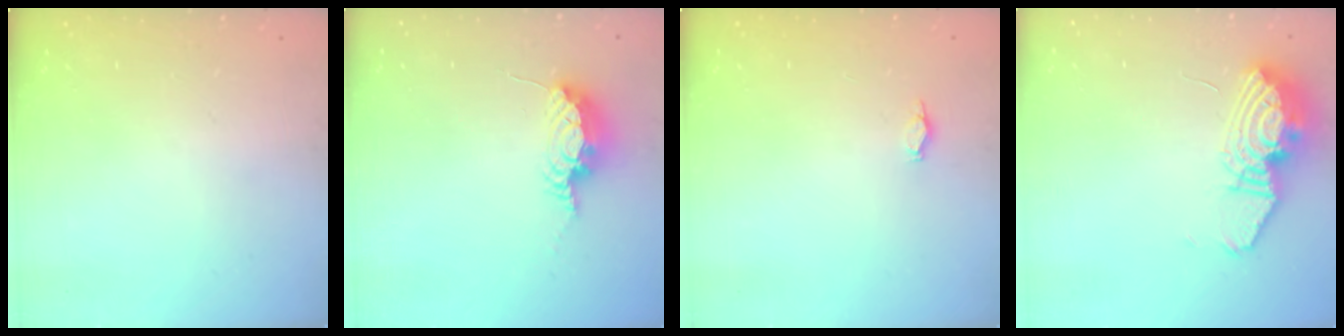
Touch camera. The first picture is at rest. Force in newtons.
{"total": 7.8, "press": 7.8, "slide": 0.2}
{"total": 2.2, "press": 1.9, "slide": 1.2}
{"total": 15.2, "press": 15.1, "slide": 1.2}